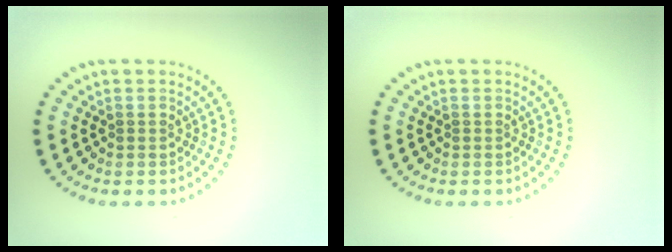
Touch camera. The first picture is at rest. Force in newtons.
{"total": 0.0}